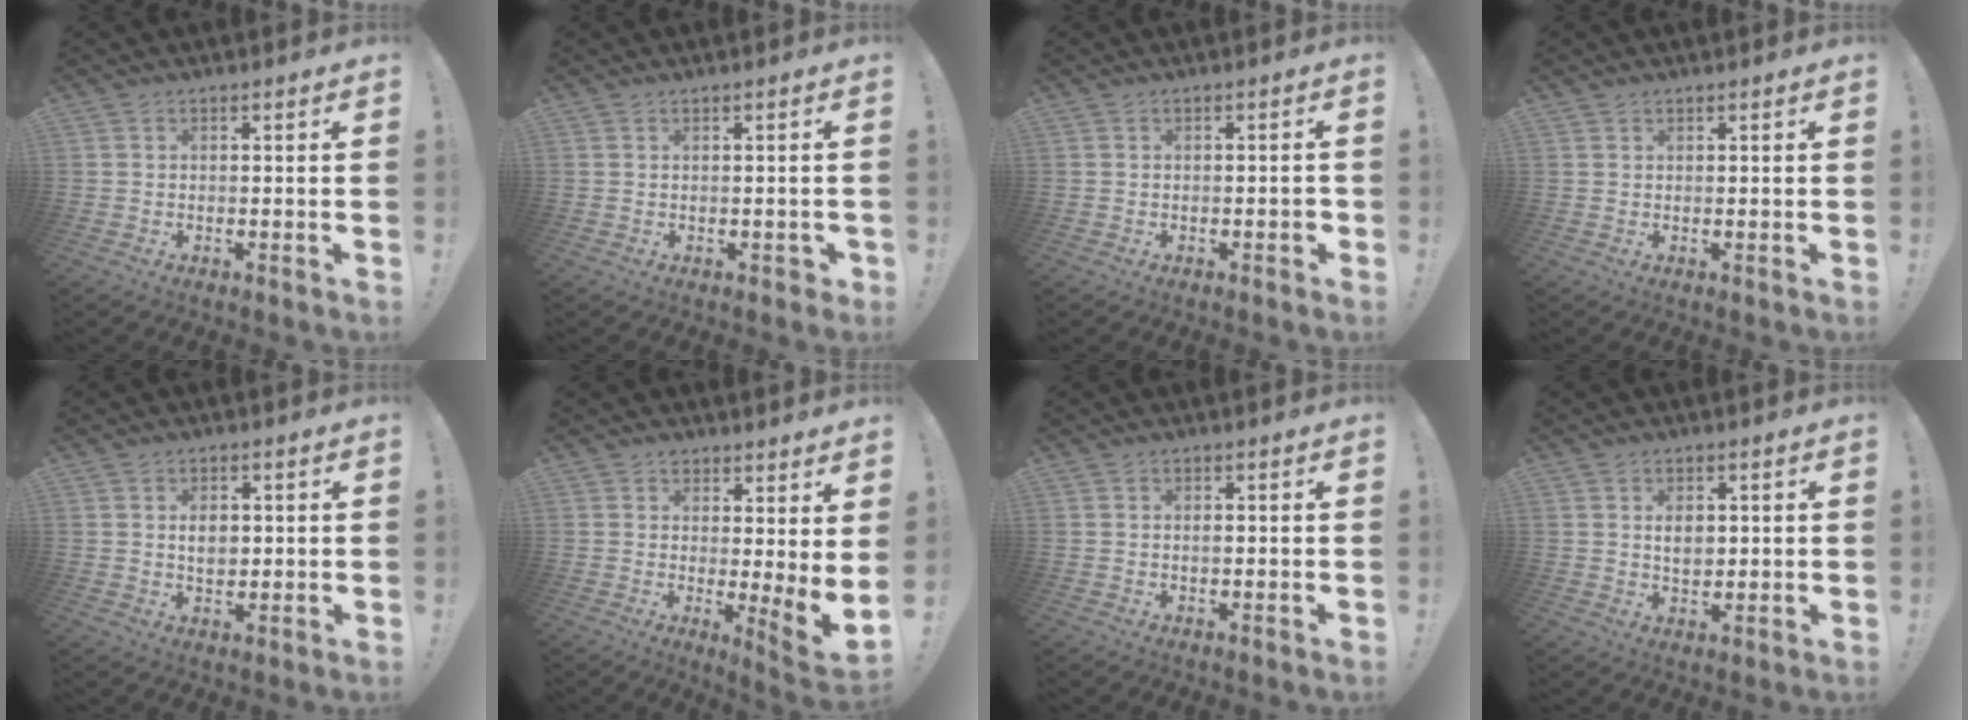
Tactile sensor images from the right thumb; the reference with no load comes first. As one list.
[{"total": 1.5, "force": [-0.2, 1.0, 1.1], "torque": [-0.014, 0.004, -0.003]}, {"total": 1.5, "force": [-0.7, 0.6, 1.2], "torque": [-0.019, 0.006, -0.011]}, {"total": 0.7, "force": [0.6, 0.2, 0.2], "torque": [0.005, -0.004, 0.010]}, {"total": 4.3, "force": [0.4, 3.1, 3.0], "torque": [-0.037, -0.001, 0.002]}, {"total": 4.6, "force": [1.3, 0.0, 4.4], "torque": [-0.051, -0.033, 0.022]}, {"total": 0.7, "force": [-0.3, 0.1, 0.7], "torque": [-0.011, 0.001, -0.006]}, {"total": 4.5, "force": [0.8, 3.1, 3.1], "torque": [-0.041, 0.000, 0.010]}]